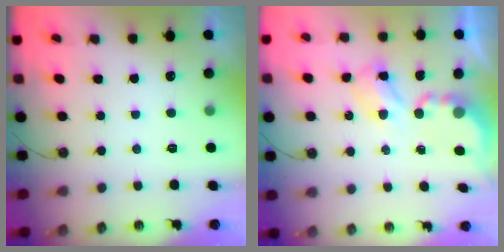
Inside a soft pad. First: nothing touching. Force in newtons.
{"total": 4.9, "press": 4.9, "slide": 0.4}